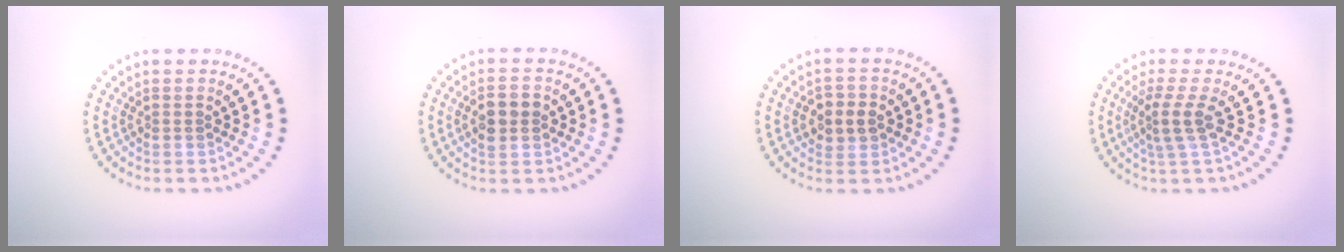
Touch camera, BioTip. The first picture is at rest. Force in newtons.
{"total": 3.1, "press": 3.1, "slide": 0.3}
{"total": 2.6, "press": 2.6, "slide": 0.3}
{"total": 2.7, "press": 1.9, "slide": 1.9}